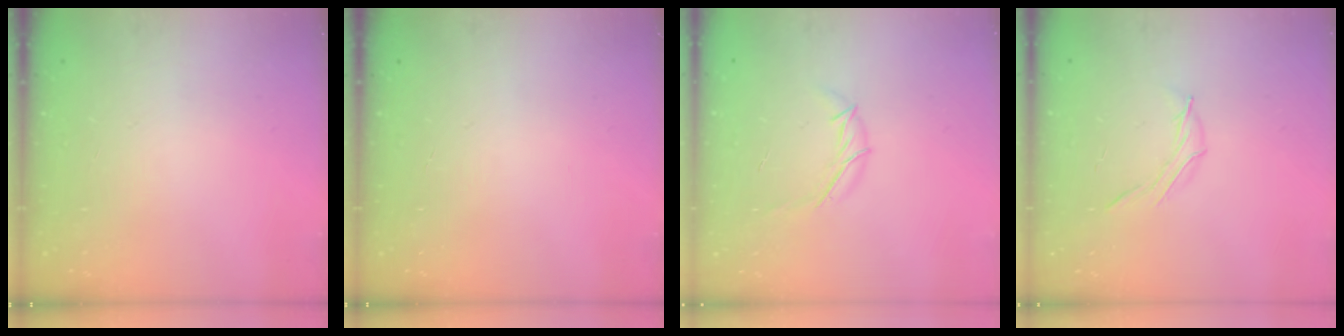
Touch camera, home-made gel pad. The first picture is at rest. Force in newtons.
{"total": 0.0}
{"total": 5.6, "press": 5.6, "slide": 0.8}
{"total": 4.3, "press": 4.1, "slide": 1.1}